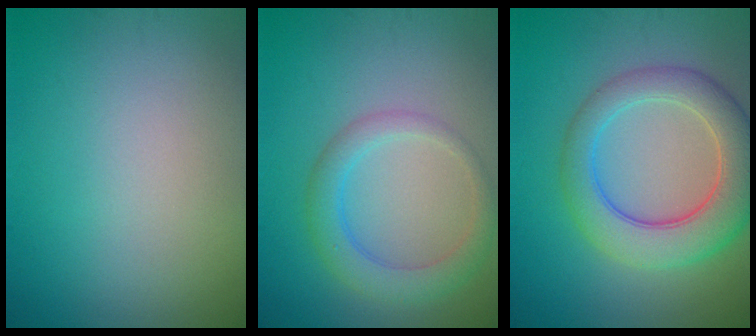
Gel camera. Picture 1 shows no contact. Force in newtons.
{"total": 3.3, "press": 3.3, "slide": 0.1}
{"total": 6.8, "press": 6.8, "slide": 0.3}